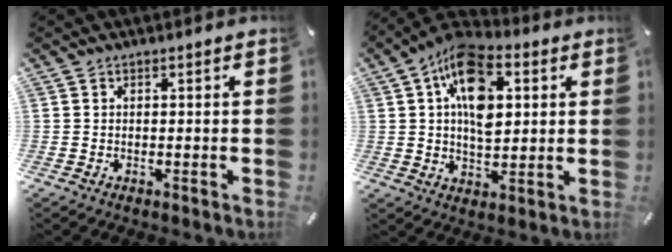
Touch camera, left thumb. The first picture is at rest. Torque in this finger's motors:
{"motor_torque": [2.27, 2.74, 0.98, 0.34, 0.23]}